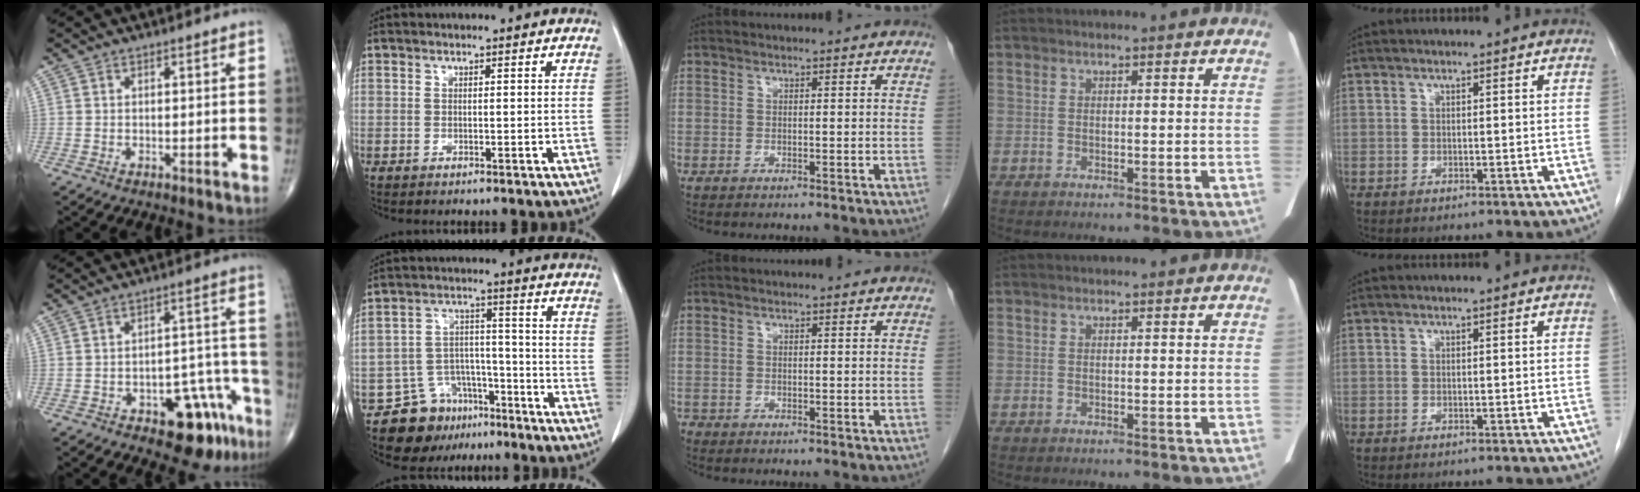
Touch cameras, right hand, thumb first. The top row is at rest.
{"thumb": {"total": 11.8, "force": [-6.5, 5.9, 7.9], "torque": [-0.059, 0.051, -0.079]}, "index": {"total": 10.3, "force": [-7.4, 6.7, 2.4], "torque": [-0.037, 0.043, -0.114]}, "middle": {"total": 1.1, "force": [-1.0, 0.5, 0.2], "torque": [-0.006, -0.001, -0.017]}}